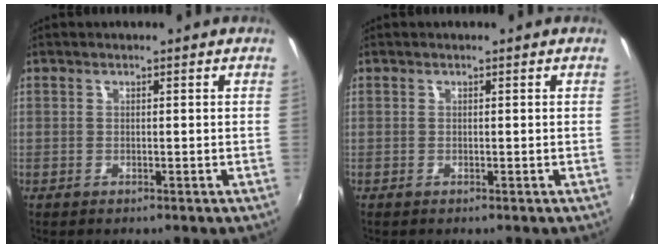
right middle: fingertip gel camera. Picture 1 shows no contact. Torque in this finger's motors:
{"motor_torque": [0.03, -0.03, 0.01, 0.00]}